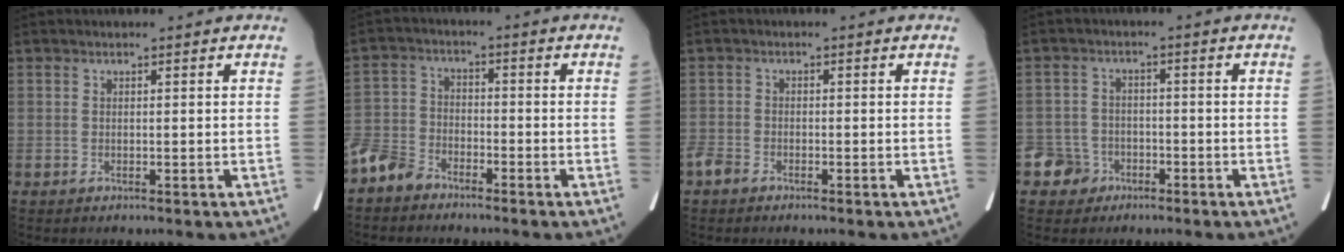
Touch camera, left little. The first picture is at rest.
{"total": 5.9, "force": [-4.9, 2.9, 1.5], "torque": [-0.038, -0.006, -0.106]}
{"total": 2.1, "force": [-1.7, 1.0, 0.8], "torque": [-0.021, 0.000, -0.031]}
{"total": 4.7, "force": [-2.7, 3.8, 0.3], "torque": [-0.005, 0.012, -0.046]}